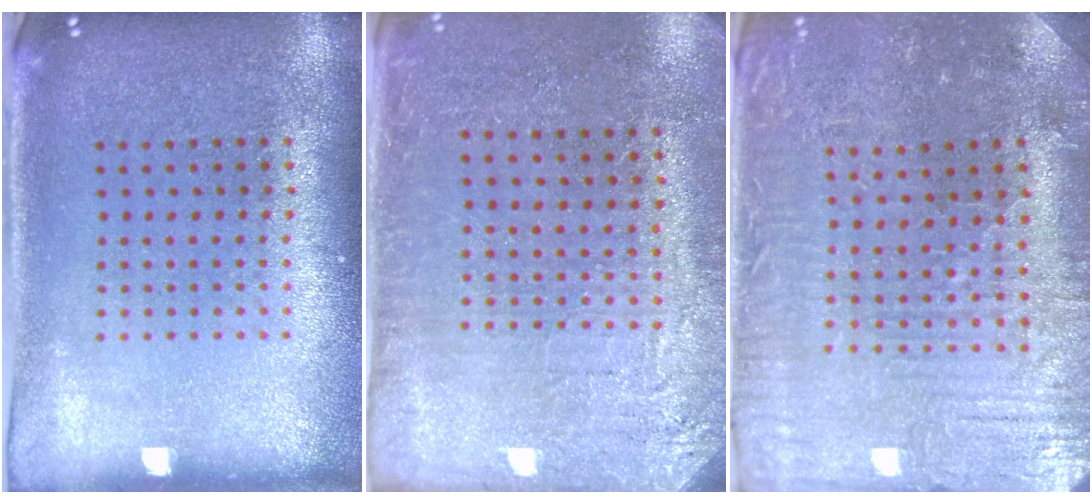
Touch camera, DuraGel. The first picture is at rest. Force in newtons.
{"total": 2.8, "press": 2.7, "slide": 0.6}
{"total": 2.0, "press": 1.9, "slide": 0.4}